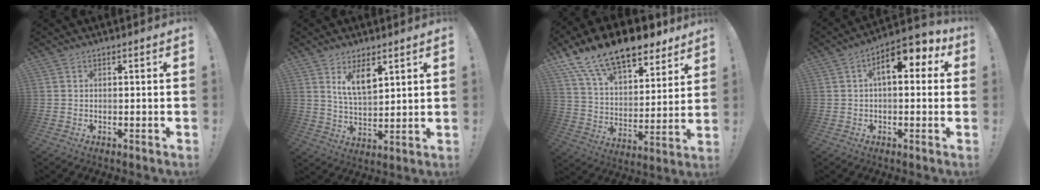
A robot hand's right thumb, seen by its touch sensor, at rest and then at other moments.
{"total": 9.2, "force": [5.6, 4.5, 5.8], "torque": [-0.101, -0.023, 0.104]}
{"total": 18.2, "force": [13.6, 7.7, 9.3], "torque": [-0.171, -0.090, 0.248]}
{"total": 10.6, "force": [3.4, 4.9, 8.7], "torque": [-0.118, -0.012, 0.055]}